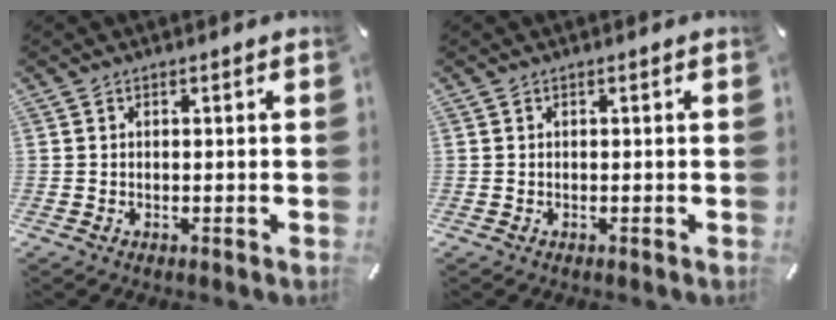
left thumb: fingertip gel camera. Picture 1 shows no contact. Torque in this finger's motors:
{"motor_torque": [0.00, 0.00, 0.00, 0.00, 0.00]}